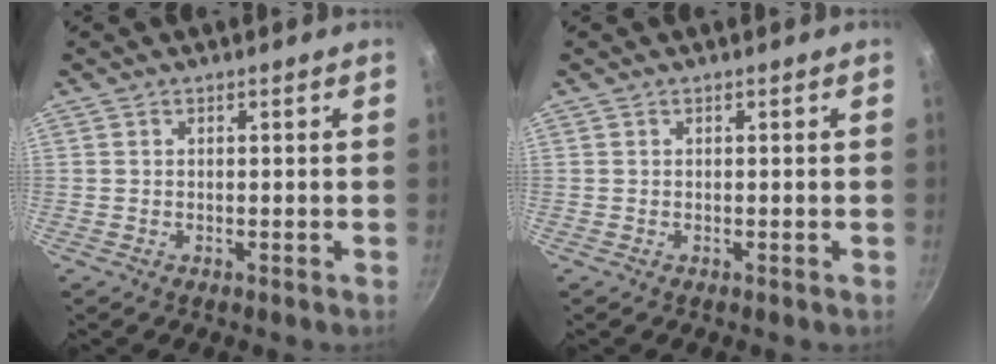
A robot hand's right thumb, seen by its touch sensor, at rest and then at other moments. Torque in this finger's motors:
{"motor_torque": [0.11, -0.40, 0.29, -0.13, -0.05]}